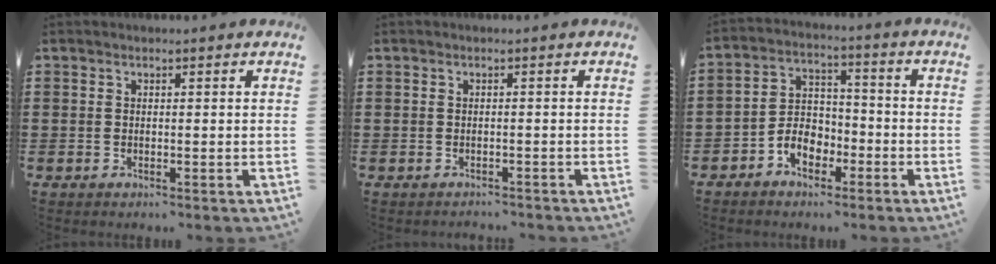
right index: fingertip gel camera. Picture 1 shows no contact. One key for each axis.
{"total": 0.9, "fx": -0.9, "fy": 0.1, "fz": -0.2, "tx": 0.001, "ty": 0.001, "tz": -0.020}
{"total": 5.3, "fx": -3.0, "fy": 3.7, "fz": 2.4, "tx": -0.053, "ty": 0.014, "tz": -0.059}